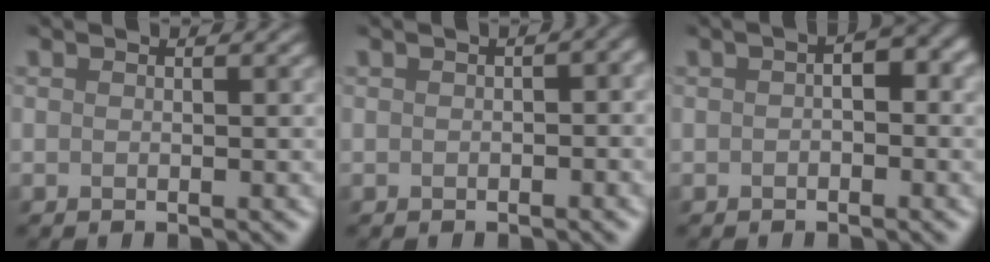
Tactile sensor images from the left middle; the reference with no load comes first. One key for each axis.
{"total": 3.1, "fx": -0.7, "fy": 1.9, "fz": 2.3, "tx": -0.005, "ty": 0.011, "tz": -0.011}
{"total": 2.0, "fx": -0.5, "fy": 1.0, "fz": 1.7, "tx": -0.026, "ty": 0.008, "tz": -0.012}